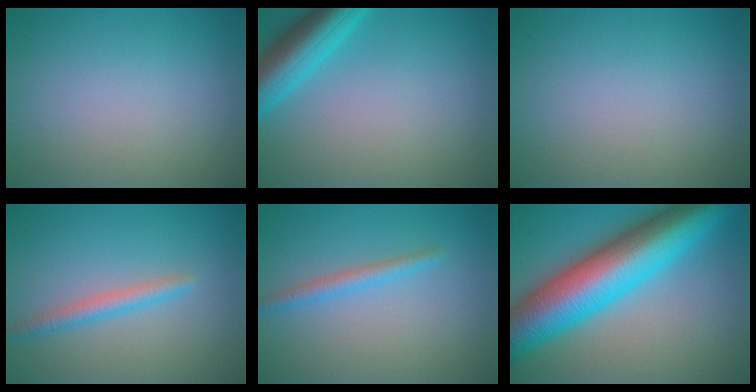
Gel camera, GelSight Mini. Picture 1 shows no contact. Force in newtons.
{"total": 5.9, "press": 5.9, "slide": 0.4}
{"total": 0.0}
{"total": 2.1, "press": 2.1, "slide": 0.1}
{"total": 1.8, "press": 1.8, "slide": 0.1}
{"total": 14.3, "press": 14.3, "slide": 0.3}